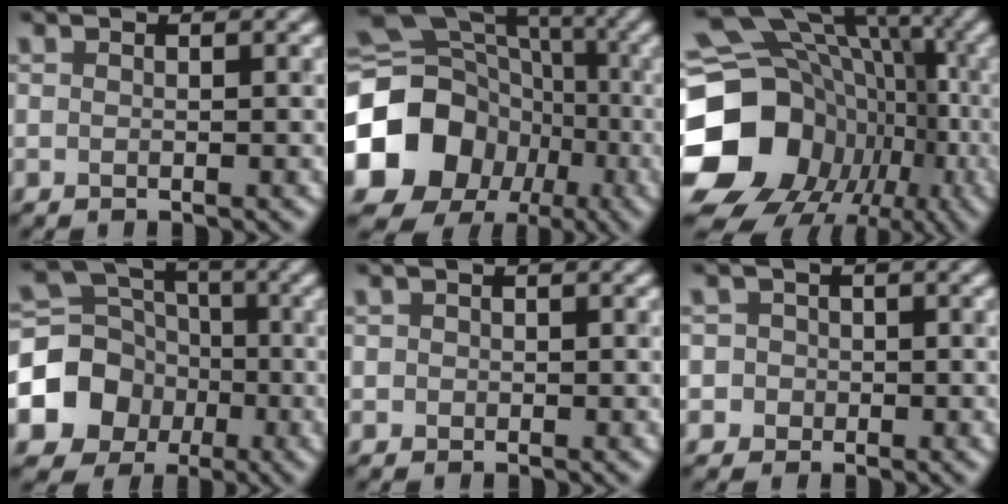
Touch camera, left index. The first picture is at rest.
{"total": 17.9, "force": [-4.4, 15.7, 7.3], "torque": [-0.158, -0.007, -0.109]}
{"total": 21.1, "force": [-4.4, 18.1, 9.8], "torque": [-0.171, -0.014, -0.088]}
{"total": 7.0, "force": [-2.1, 6.2, 2.5], "torque": [-0.043, 0.006, -0.050]}
{"total": 0.6, "force": [0.0, 0.6, -0.1], "torque": [0.011, -0.002, -0.002]}
{"total": 3.3, "force": [-0.5, 3.3, 0.4], "torque": [0.026, 0.019, -0.039]}